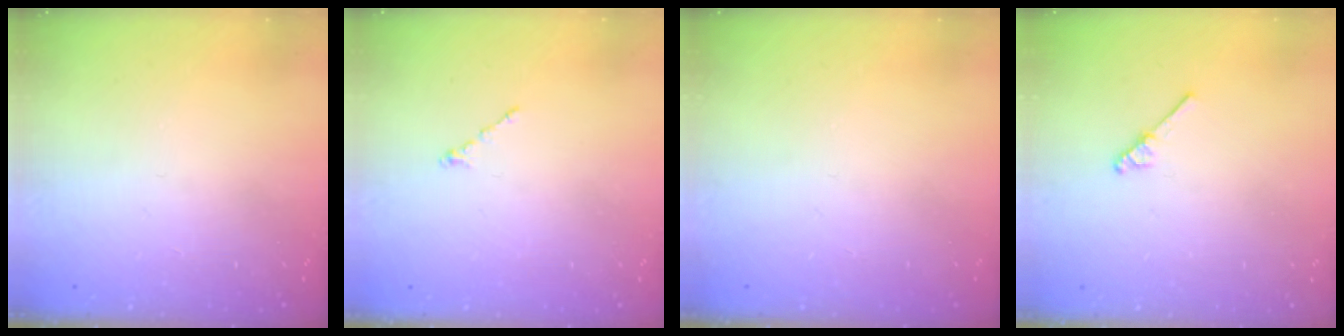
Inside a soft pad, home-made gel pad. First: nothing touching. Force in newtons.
{"total": 0.0}
{"total": 0.0}
{"total": 3.0, "press": 2.9, "slide": 0.5}